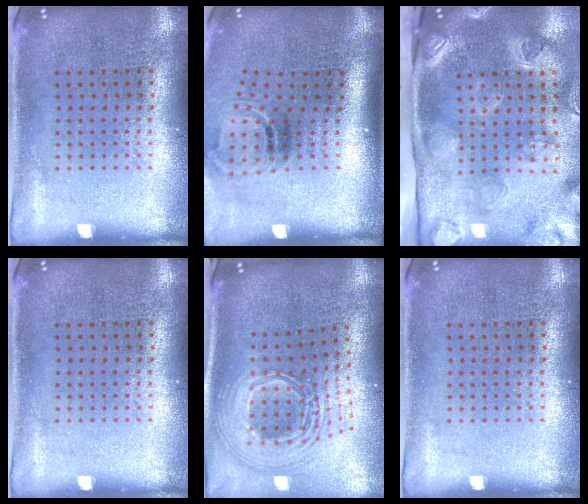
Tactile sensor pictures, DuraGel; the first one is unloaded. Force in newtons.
{"total": 1.9, "press": 1.1, "slide": 1.5}
{"total": 4.1, "press": 3.1, "slide": 2.7}
{"total": 0.0}
{"total": 2.7, "press": 1.9, "slide": 2.0}
{"total": 0.0}